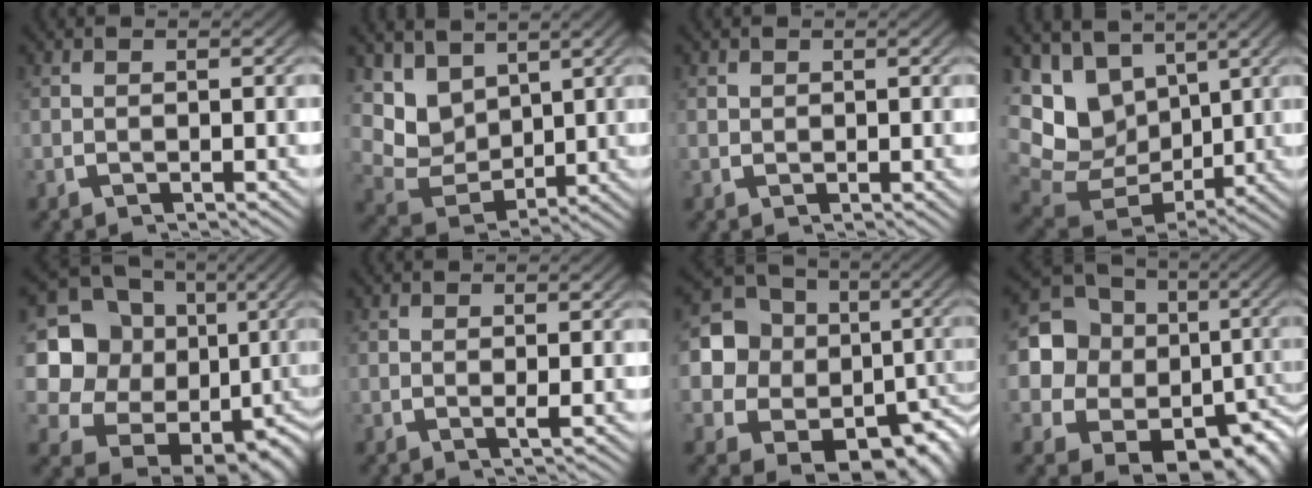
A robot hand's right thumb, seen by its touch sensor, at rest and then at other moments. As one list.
[{"total": 7.8, "force": [1.2, 6.0, 4.8], "torque": [-0.117, -0.031, 0.031]}, {"total": 0.6, "force": [0.4, 0.4, 0.1], "torque": [0.000, -0.008, 0.014]}, {"total": 13.0, "force": [0.3, 10.2, 8.0], "torque": [-0.183, -0.055, 0.022]}, {"total": 17.1, "force": [0.2, 13.8, 10.1], "torque": [-0.197, -0.039, 0.011]}, {"total": 0.7, "force": [0.2, -0.1, 0.7], "torque": [-0.008, 0.000, 0.004]}, {"total": 15.0, "force": [-2.3, 12.3, 8.2], "torque": [-0.188, -0.070, -0.020]}, {"total": 16.8, "force": [-1.8, 13.9, 9.2], "torque": [-0.211, -0.069, -0.015]}]